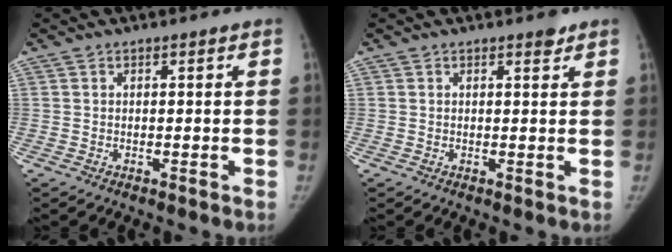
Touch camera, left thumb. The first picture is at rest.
{"total": 1.6, "force": [1.2, 0.7, 0.8], "torque": [-0.004, -0.006, 0.014]}